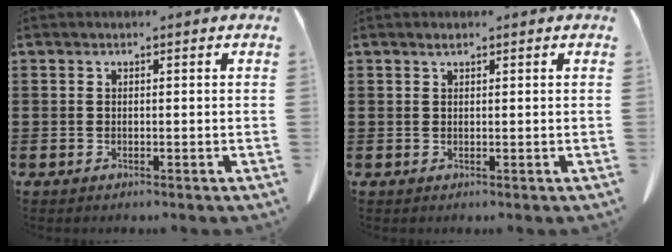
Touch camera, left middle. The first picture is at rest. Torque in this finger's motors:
{"motor_torque": [1.13, 1.01, 0.00, 0.00]}